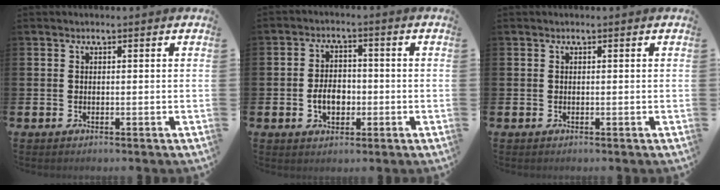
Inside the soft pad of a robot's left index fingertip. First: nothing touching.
{"total": 4.3, "force": [-1.0, 2.9, 2.9], "torque": [-0.040, 0.000, -0.024]}
{"total": 0.0}